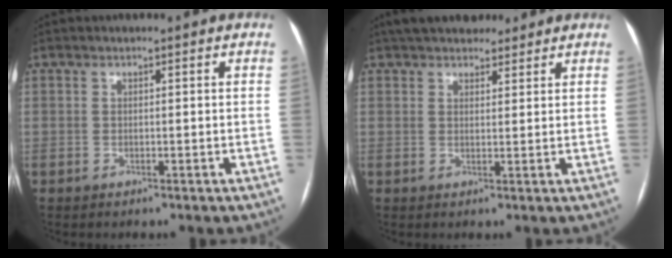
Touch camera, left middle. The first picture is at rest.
{"total": 9.6, "force": [8.2, 3.4, 3.8], "torque": [-0.040, 0.023, 0.121]}